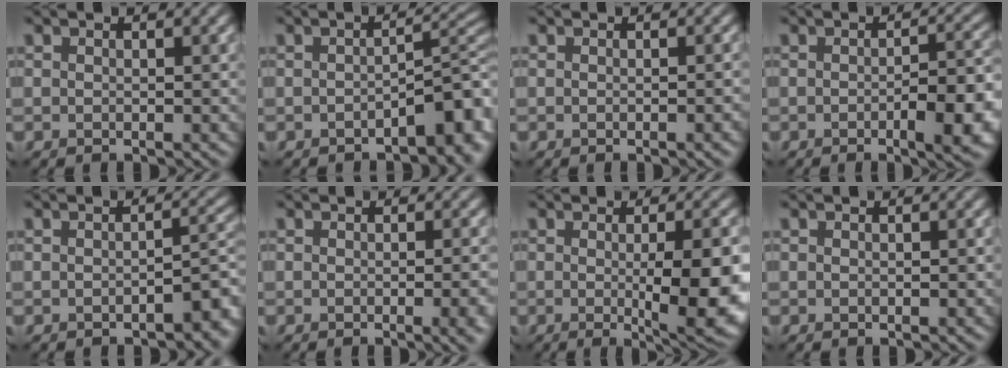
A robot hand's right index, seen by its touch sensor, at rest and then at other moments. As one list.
[{"total": 4.4, "force": [-2.1, 1.7, 3.5], "torque": [-0.041, 0.010, -0.031]}, {"total": 1.3, "force": [-0.3, 0.3, 1.2], "torque": [-0.010, 0.000, -0.006]}, {"total": 5.8, "force": [-1.9, 1.7, 5.2], "torque": [-0.075, -0.004, -0.024]}, {"total": 2.9, "force": [-1.8, 0.9, 2.2], "torque": [-0.027, 0.007, -0.027]}, {"total": 5.1, "force": [-1.1, 2.1, 4.5], "torque": [-0.027, -0.003, -0.007]}, {"total": 8.5, "force": [-0.9, 1.9, 8.3], "torque": [-0.108, -0.014, -0.006]}, {"total": 0.0}]